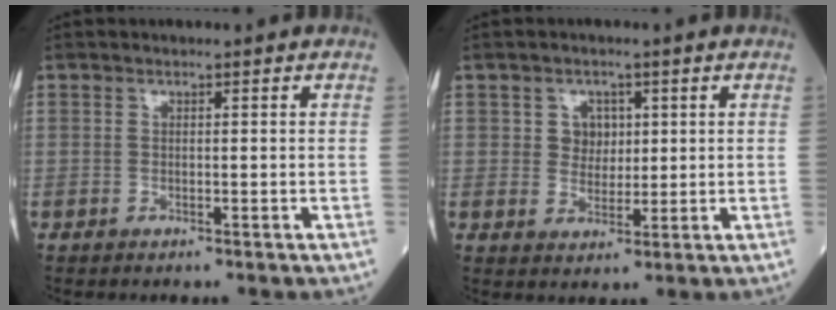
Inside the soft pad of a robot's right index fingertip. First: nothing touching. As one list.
[{"total": 3.5, "force": [1.1, 3.0, 1.4], "torque": [-0.016, 0.005, 0.017]}]